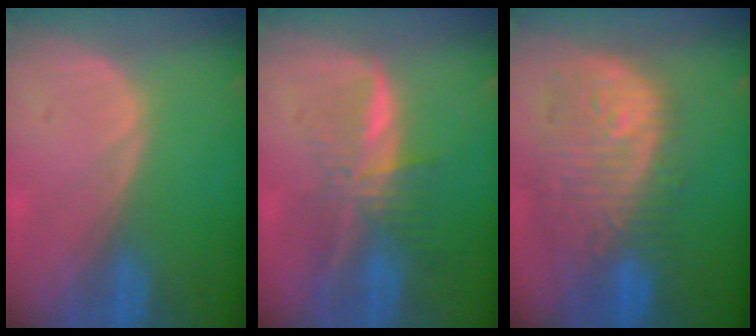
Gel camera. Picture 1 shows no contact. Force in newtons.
{"total": 7.7, "press": 6.5, "slide": 4.1}
{"total": 12.0, "press": 10.7, "slide": 5.3}